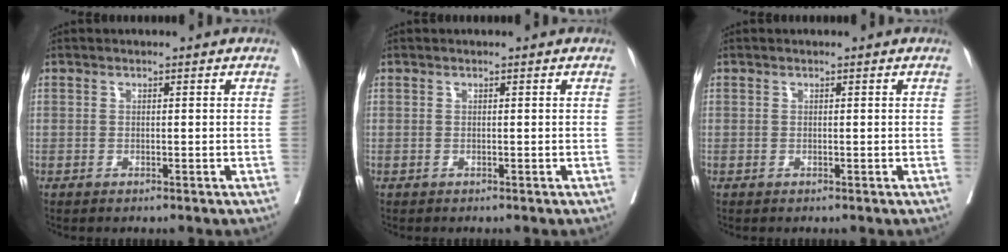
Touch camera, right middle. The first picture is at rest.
{"total": 0.0}
{"total": 0.0}